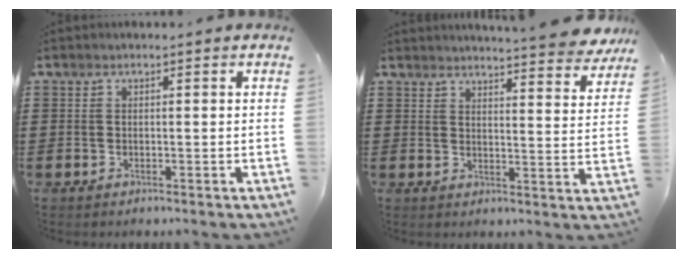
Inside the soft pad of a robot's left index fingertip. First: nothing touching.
{"total": 4.8, "force": [4.6, -0.5, 1.3], "torque": [-0.035, -0.028, 0.079]}